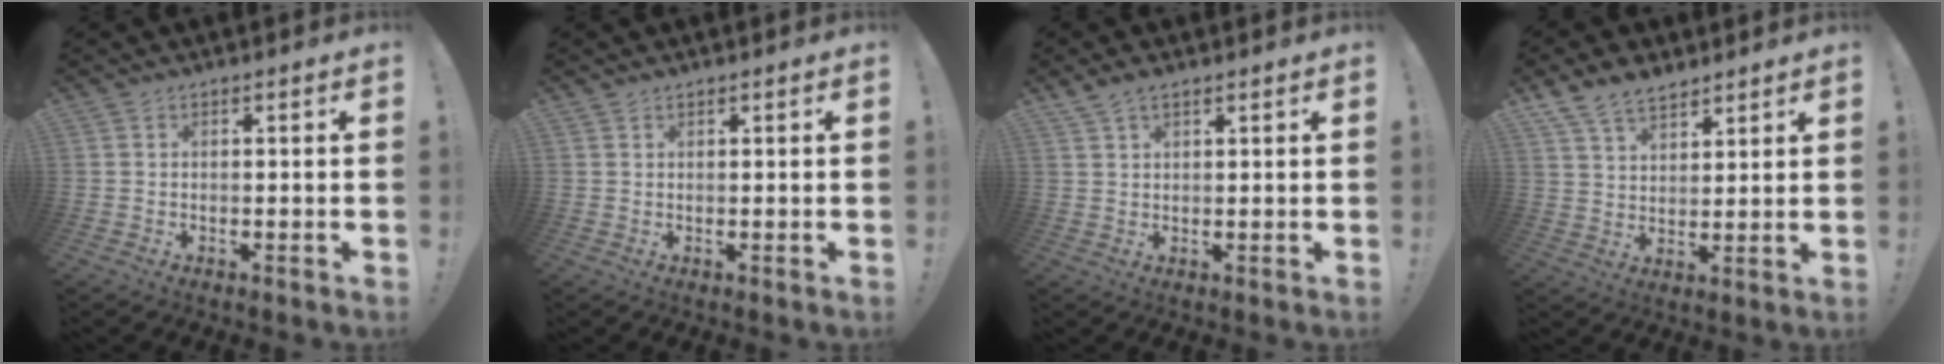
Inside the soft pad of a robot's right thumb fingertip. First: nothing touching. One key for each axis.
{"total": 0.7, "fx": 0.6, "fy": 0.3, "fz": 0.1, "tx": -0.002, "ty": -0.001, "tz": 0.013}
{"total": 3.6, "fx": 2.7, "fy": 1.4, "fz": 1.9, "tx": -0.038, "ty": -0.007, "tz": 0.052}
{"total": 8.8, "fx": 6.7, "fy": 4.5, "fz": 3.5, "tx": -0.071, "ty": -0.029, "tz": 0.133}